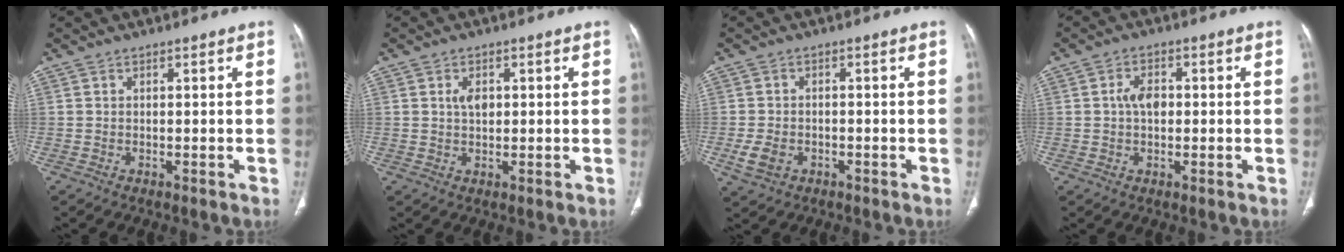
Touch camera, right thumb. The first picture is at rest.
{"total": 2.7, "force": [0.7, 1.8, 2.0], "torque": [-0.021, -0.001, 0.011]}
{"total": 4.2, "force": [-1.6, 3.0, 2.5], "torque": [-0.053, 0.003, -0.023]}
{"total": 4.0, "force": [0.3, 2.6, 3.0], "torque": [-0.042, 0.006, -0.001]}